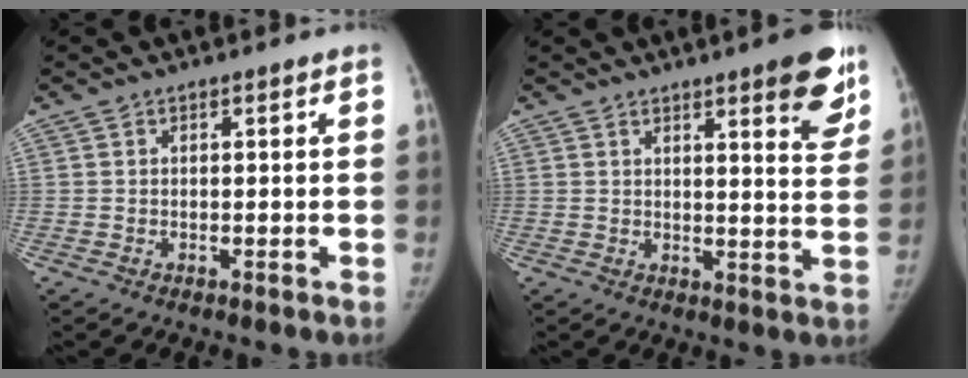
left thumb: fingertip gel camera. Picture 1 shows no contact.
{"total": 9.4, "force": [5.7, 1.9, 7.2], "torque": [-0.065, -0.030, 0.070]}